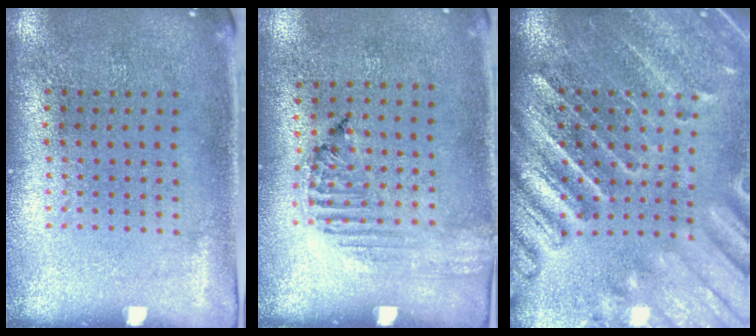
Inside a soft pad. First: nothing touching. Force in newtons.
{"total": 1.3, "press": 1.3, "slide": 0.2}
{"total": 4.0, "press": 3.5, "slide": 1.8}